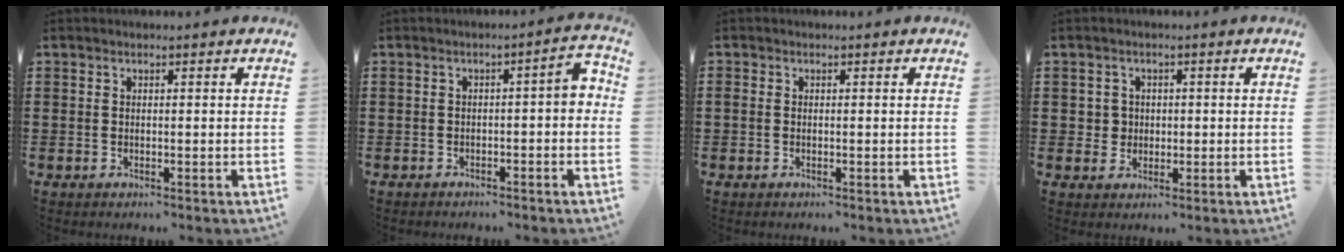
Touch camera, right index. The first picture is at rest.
{"total": 2.7, "force": [-1.3, 0.5, 2.3], "torque": [-0.042, 0.004, -0.030]}
{"total": 0.5, "force": [-0.3, 0.4, 0.3], "torque": [-0.007, 0.000, -0.006]}
{"total": 2.4, "force": [0.0, 2.4, 0.5], "torque": [-0.020, 0.009, -0.003]}